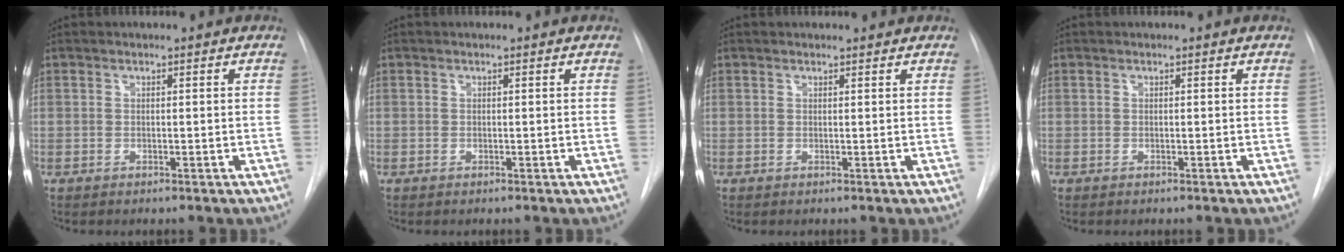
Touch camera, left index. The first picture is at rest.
{"total": 0.0}
{"total": 1.4, "force": [1.4, 0.2, 0.1], "torque": [-0.009, 0.008, 0.017]}
{"total": 0.0}